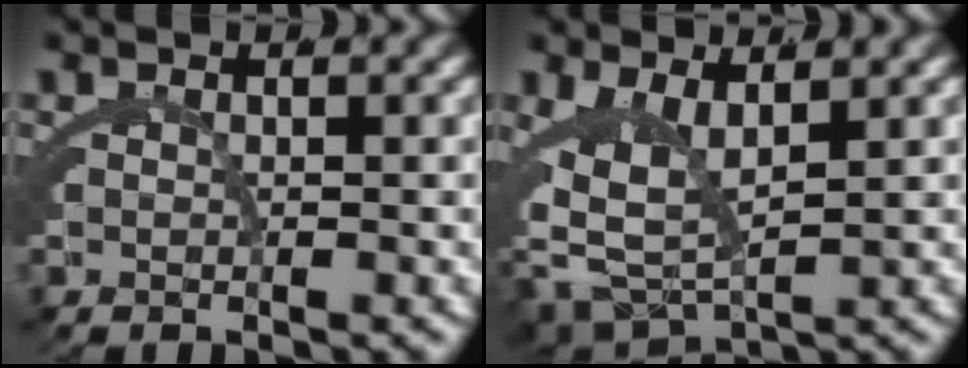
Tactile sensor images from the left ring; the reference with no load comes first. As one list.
[{"total": 7.0, "force": [-0.5, 5.2, 4.7], "torque": [-0.123, -0.036, 0.009]}]